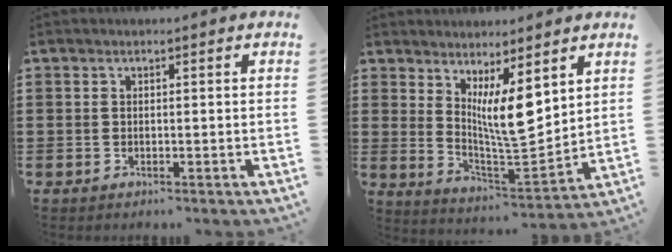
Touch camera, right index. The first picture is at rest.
{"total": 8.5, "force": [4.8, 1.8, 6.7], "torque": [-0.123, -0.029, 0.083]}